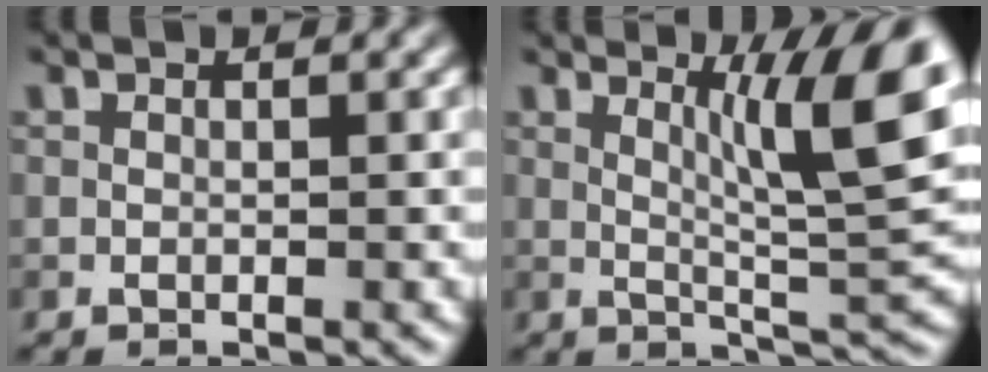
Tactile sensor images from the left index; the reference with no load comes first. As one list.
[{"total": 8.5, "force": [2.5, 1.6, 8.0], "torque": [-0.107, 0.002, 0.046]}]